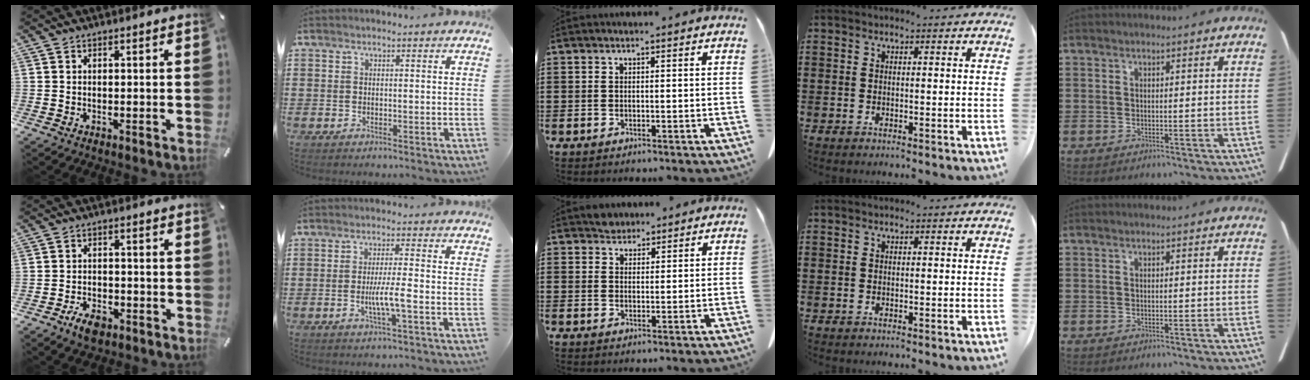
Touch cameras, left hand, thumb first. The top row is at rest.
{"thumb": {"total": 4.7, "force": [-3.0, 2.6, 2.4], "torque": [-0.049, 0.013, -0.057]}, "index": {"total": 5.0, "force": [-1.3, 0.1, 4.9], "torque": [-0.099, -0.009, -0.030]}, "middle": {"total": 2.3, "force": [2.1, 0.8, 0.0], "torque": [-0.004, 0.005, 0.043]}}